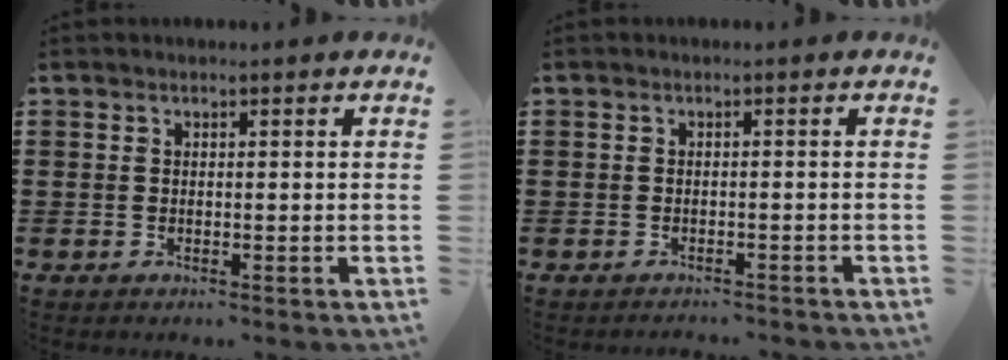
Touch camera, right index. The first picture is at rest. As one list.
[{"total": 1.0, "force": [-1.0, 0.2, -0.2], "torque": [0.000, 0.002, -0.023]}]